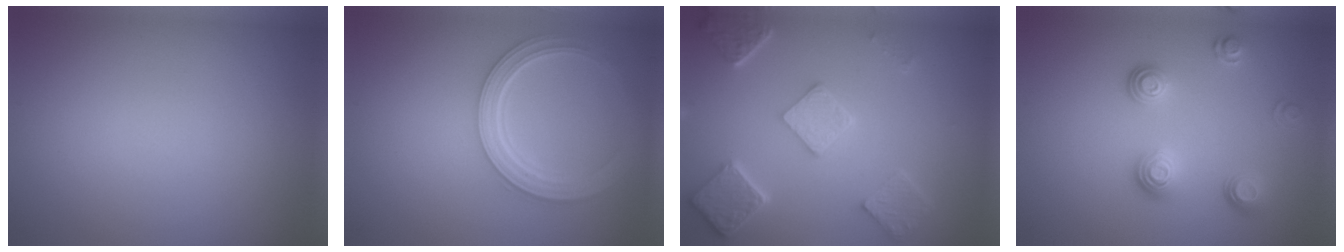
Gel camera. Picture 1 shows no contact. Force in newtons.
{"total": 4.6, "press": 3.7, "slide": 2.8}
{"total": 5.3, "press": 4.1, "slide": 3.4}
{"total": 3.1, "press": 2.6, "slide": 1.8}